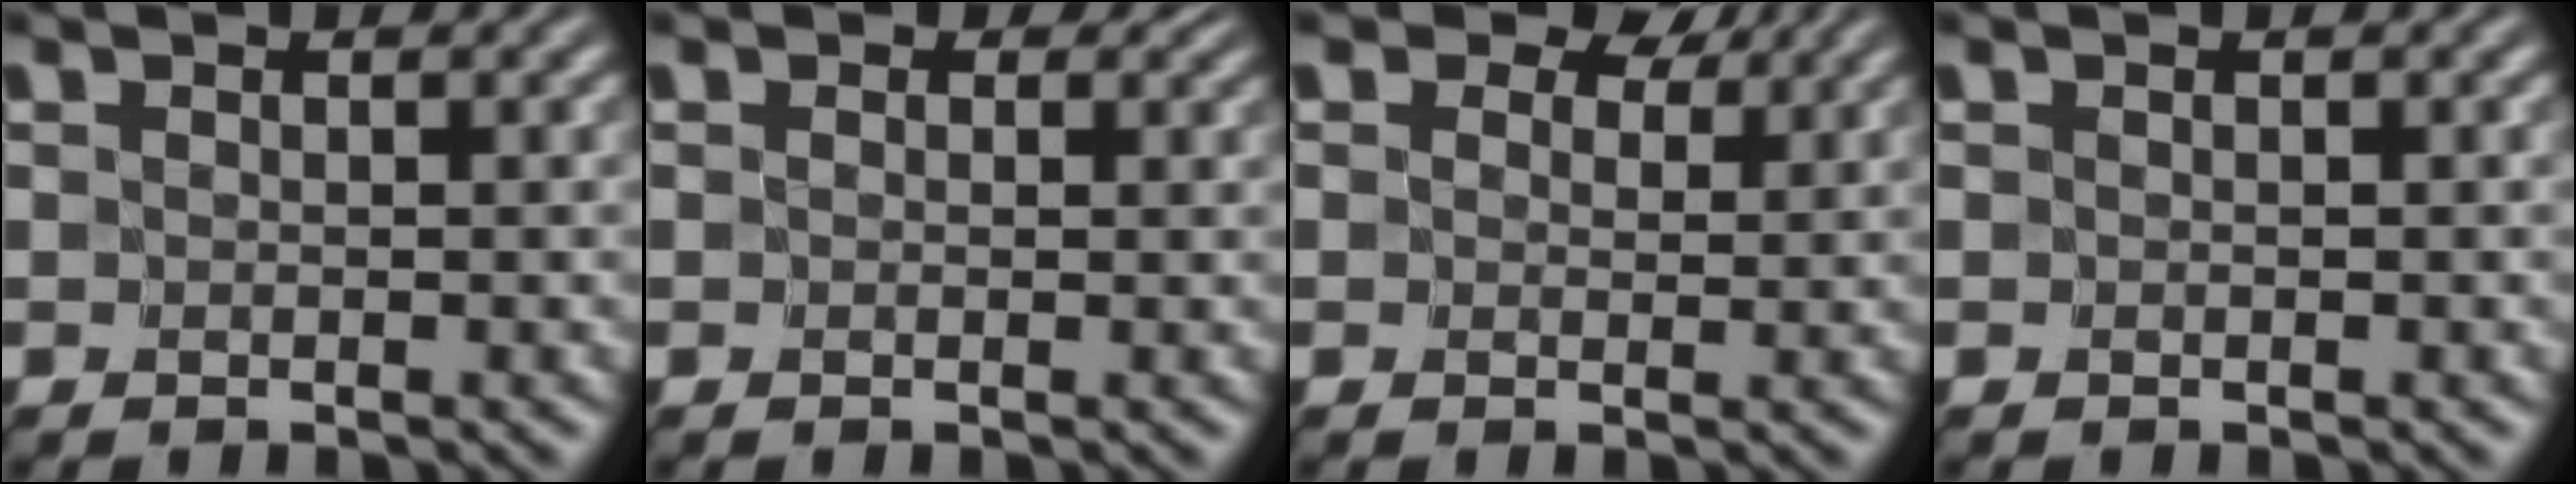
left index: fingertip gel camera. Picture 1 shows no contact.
{"total": 0.7, "force": [0.3, 0.6, 0.3], "torque": [-0.002, 0.000, -0.001]}
{"total": 4.2, "force": [2.8, 2.3, 2.2], "torque": [-0.029, 0.003, 0.021]}
{"total": 0.0}